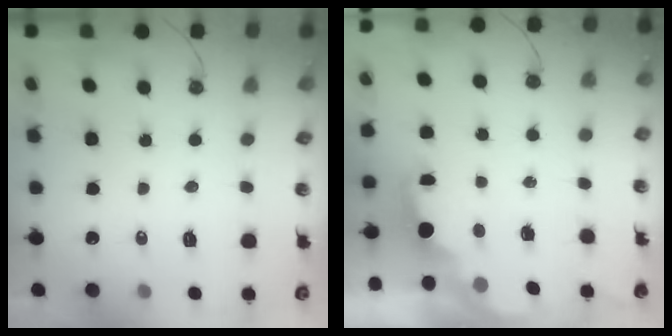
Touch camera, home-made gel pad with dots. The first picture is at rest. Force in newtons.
{"total": 1.8, "press": 1.7, "slide": 0.7}